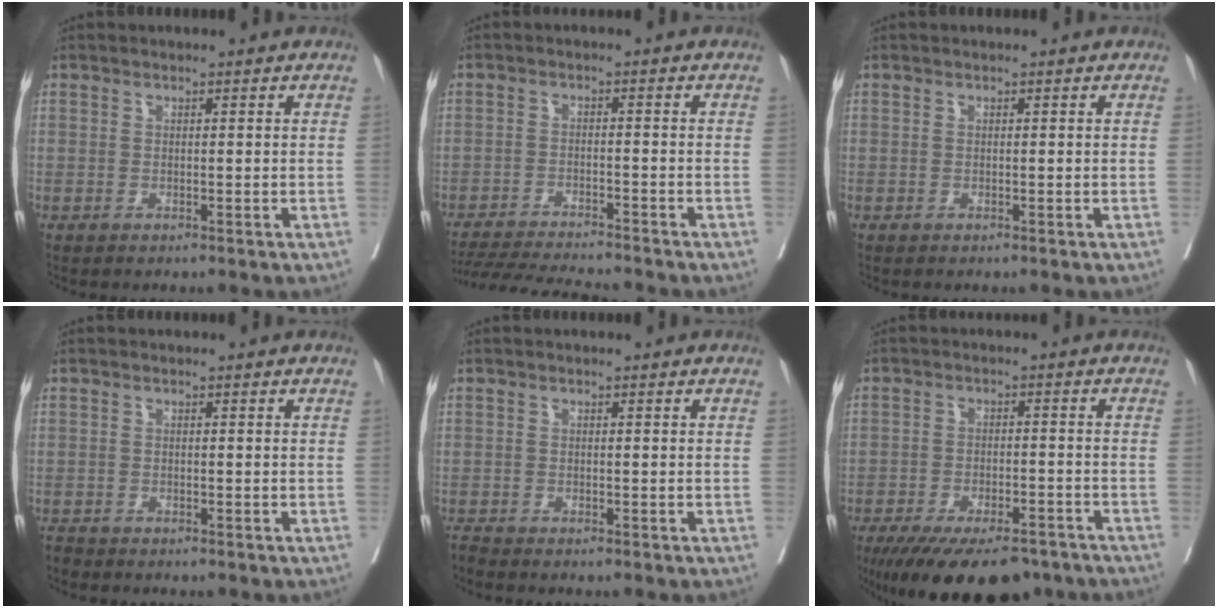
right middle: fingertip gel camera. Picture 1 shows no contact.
{"total": 11.2, "force": [-10.5, 0.0, 3.8], "torque": [-0.061, -0.015, -0.163]}
{"total": 0.0}
{"total": 1.1, "force": [-1.1, 0.1, -0.1], "torque": [-0.008, -0.005, -0.022]}
{"total": 1.2, "force": [-1.2, -0.3, 0.0], "torque": [-0.009, -0.007, -0.025]}
{"total": 15.5, "force": [-12.0, 5.8, 8.0], "torque": [-0.138, -0.016, -0.171]}